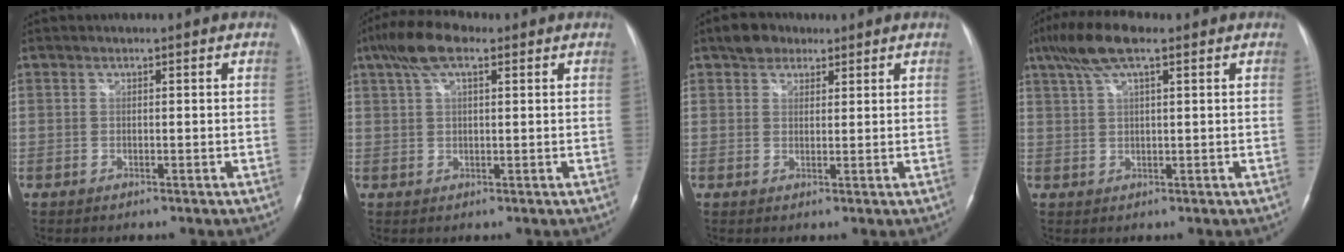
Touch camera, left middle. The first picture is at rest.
{"total": 6.7, "force": [3.8, 2.2, 5.1], "torque": [-0.109, 0.029, 0.069]}
{"total": 3.7, "force": [2.6, 2.5, 1.1], "torque": [-0.023, 0.013, 0.044]}
{"total": 7.4, "force": [4.5, 1.6, 5.7], "torque": [-0.122, 0.027, 0.082]}